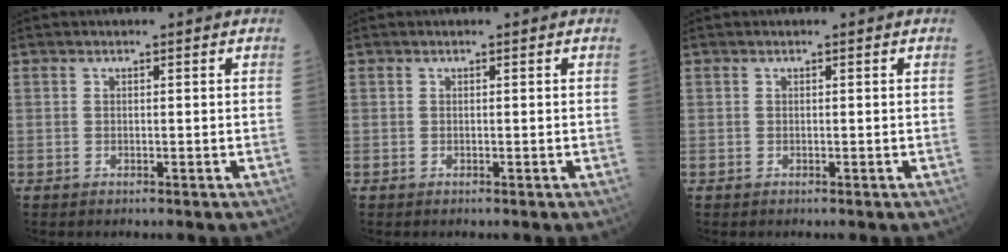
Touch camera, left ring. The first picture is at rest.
{"total": 0.0}
{"total": 0.0}